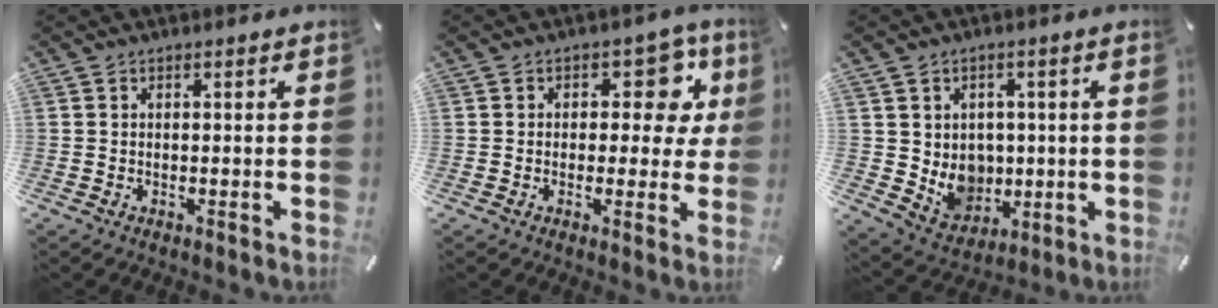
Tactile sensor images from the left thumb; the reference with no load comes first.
{"total": 10.1, "force": [3.7, 6.5, 6.7], "torque": [-0.076, -0.015, 0.060]}
{"total": 7.5, "force": [1.5, 7.2, 1.3], "torque": [-0.032, -0.021, 0.038]}